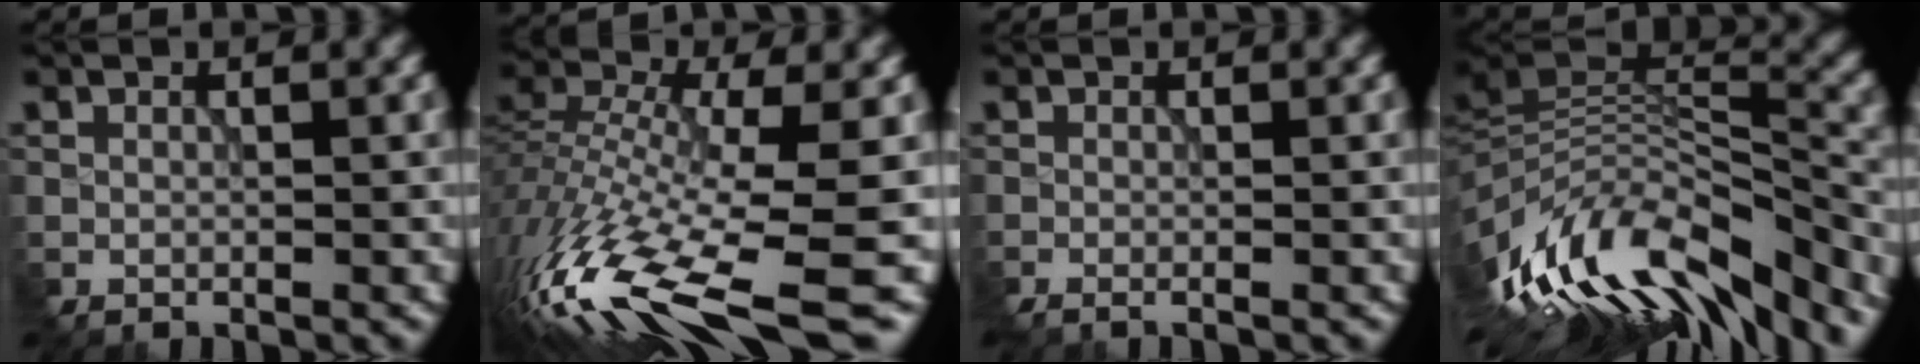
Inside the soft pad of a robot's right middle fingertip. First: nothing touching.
{"total": 14.3, "force": [-6.5, 5.2, 11.7], "torque": [-0.266, -0.009, -0.099]}
{"total": 1.6, "force": [-0.5, 0.8, 1.3], "torque": [-0.004, 0.005, -0.012]}
{"total": 11.8, "force": [-4.9, 5.2, 9.4], "torque": [-0.185, 0.016, -0.085]}